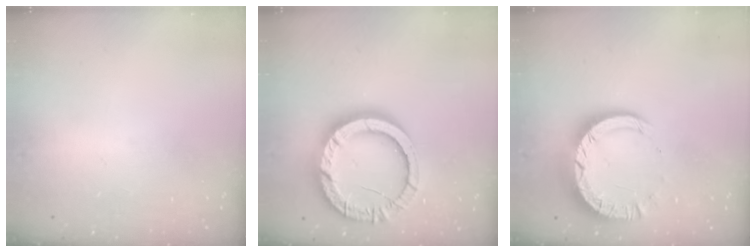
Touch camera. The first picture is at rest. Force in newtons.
{"total": 17.9, "press": 17.9, "slide": 1.7}
{"total": 9.6, "press": 9.5, "slide": 1.1}